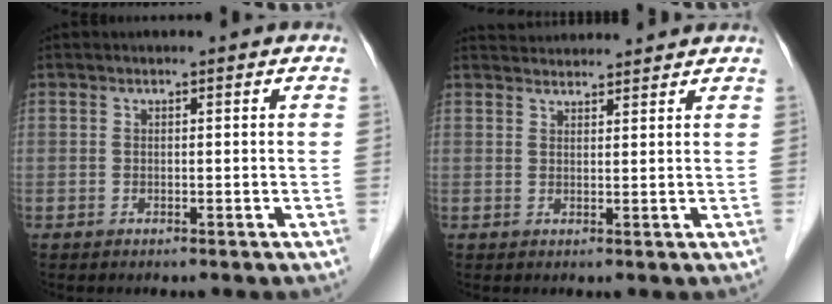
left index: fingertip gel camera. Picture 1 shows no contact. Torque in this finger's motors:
{"motor_torque": [-0.66, -0.90, 0.06, 0.00]}